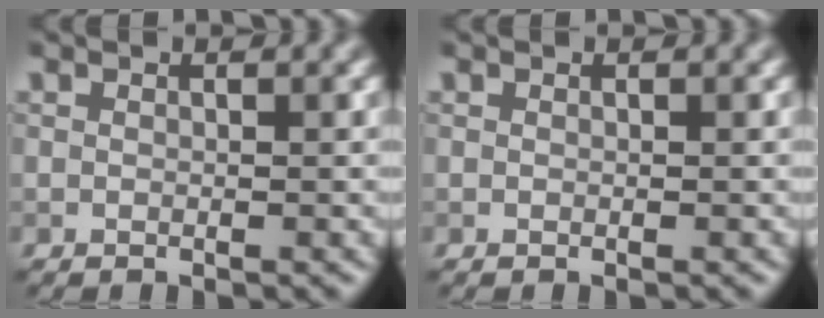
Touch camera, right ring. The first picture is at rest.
{"total": 0.0}